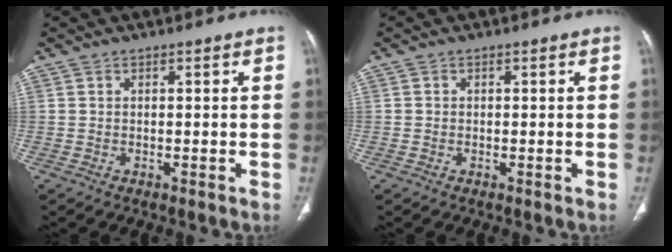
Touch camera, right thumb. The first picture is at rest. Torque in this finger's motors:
{"motor_torque": [-0.05, -0.15, 0.05, -0.06, -0.03]}